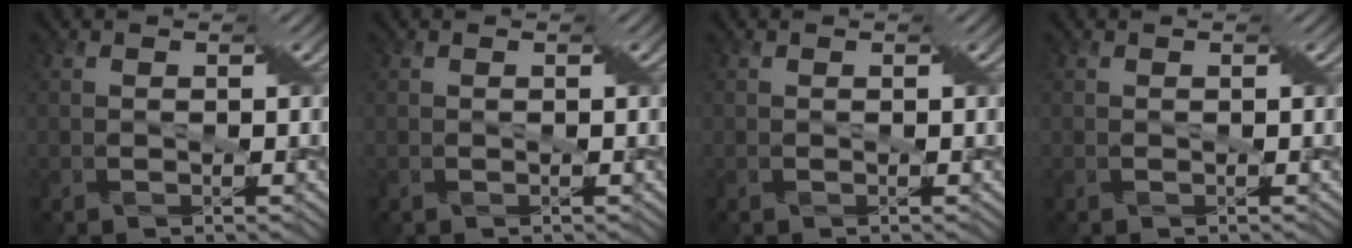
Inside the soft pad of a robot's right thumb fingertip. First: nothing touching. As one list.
[{"total": 0.0}, {"total": 0.0}, {"total": 0.0}]